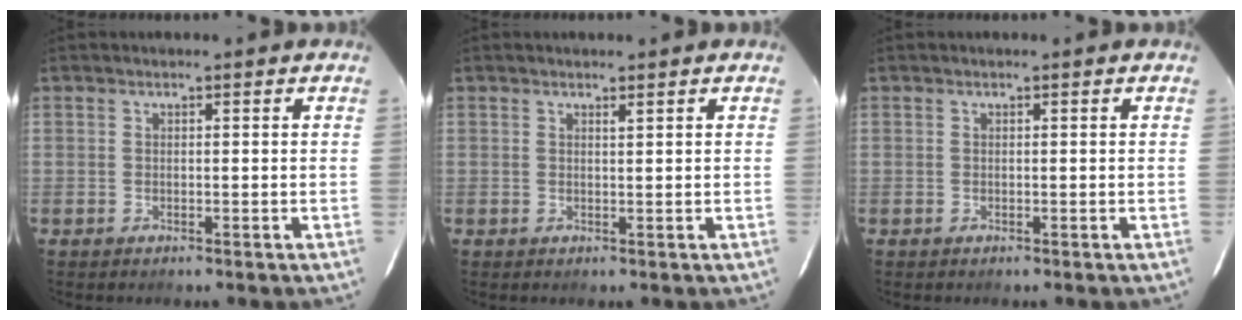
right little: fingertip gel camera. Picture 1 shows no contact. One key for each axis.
{"total": 0.5, "fx": 0.4, "fy": -0.1, "fz": 0.3, "tx": -0.005, "ty": 0.000, "tz": 0.007}
{"total": 0.0}